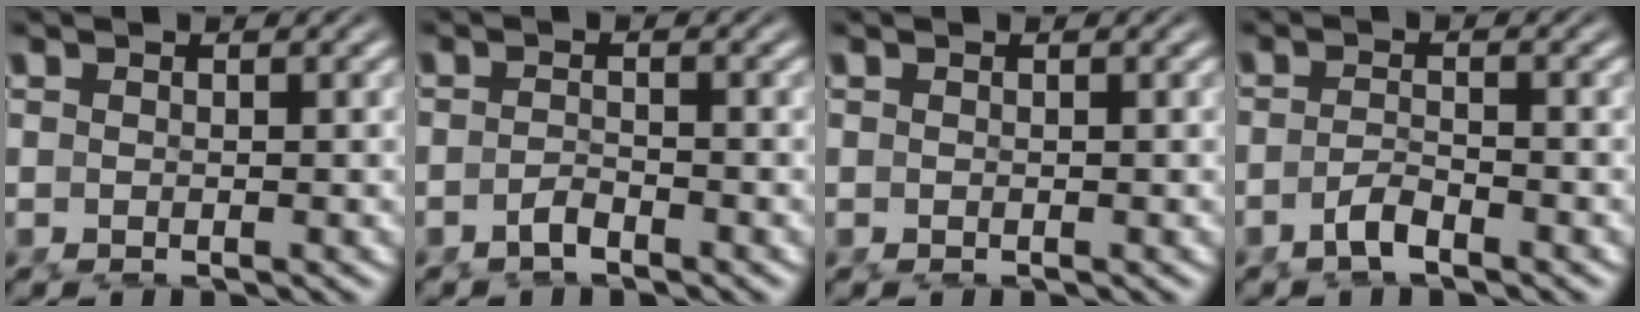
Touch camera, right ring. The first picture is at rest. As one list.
[{"total": 1.2, "force": [-1.1, -0.4, 0.2], "torque": [0.002, 0.001, -0.021]}, {"total": 0.0}, {"total": 1.6, "force": [-1.3, -0.5, 0.8], "torque": [-0.008, -0.002, -0.021]}]